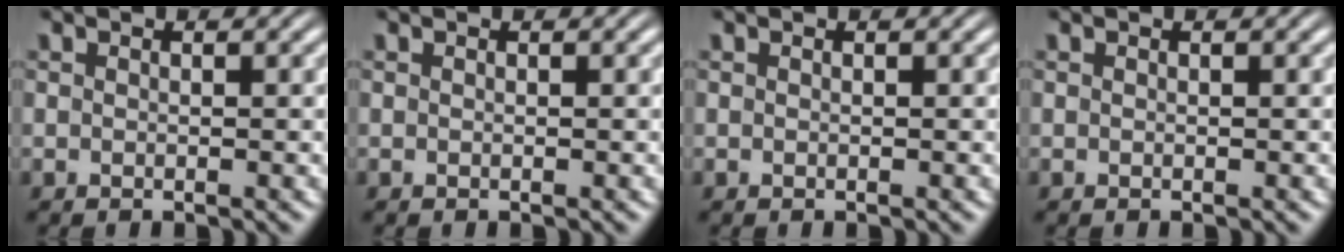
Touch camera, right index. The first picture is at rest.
{"total": 0.0}
{"total": 0.0}
{"total": 0.0}